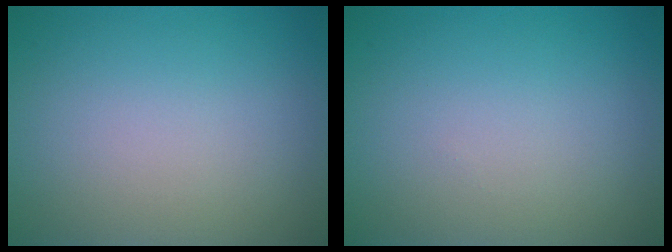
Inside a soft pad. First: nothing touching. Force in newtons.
{"total": 0.0}